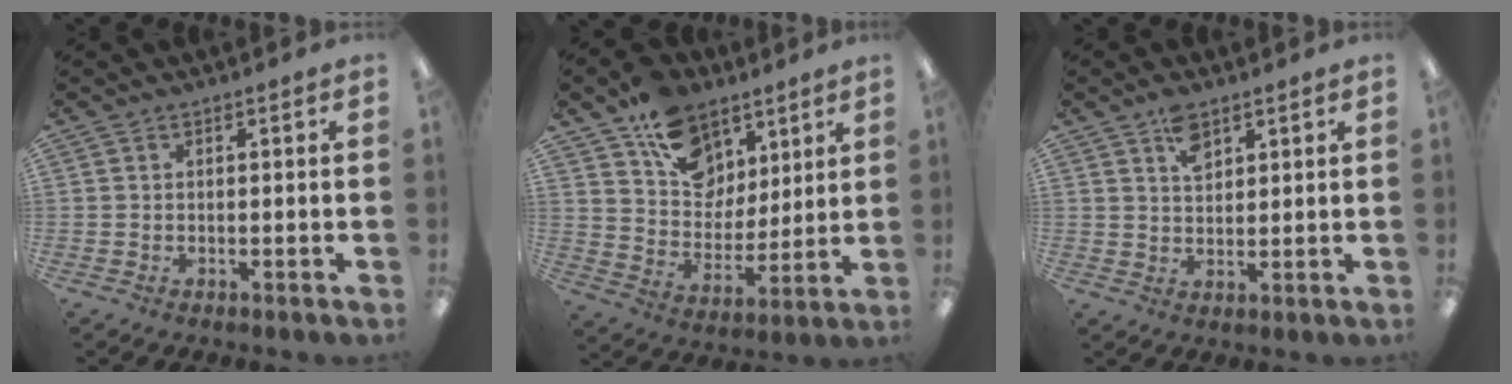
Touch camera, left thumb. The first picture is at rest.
{"total": 15.0, "force": [9.3, 10.4, 5.6], "torque": [-0.098, -0.052, 0.180]}
{"total": 5.4, "force": [3.3, 3.1, 2.9], "torque": [-0.042, -0.008, 0.056]}